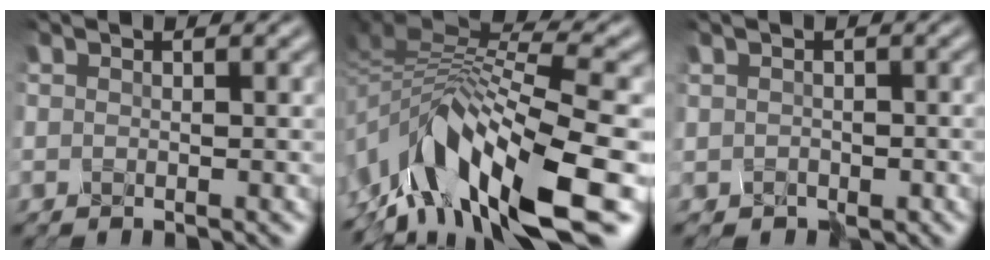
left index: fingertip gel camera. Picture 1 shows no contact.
{"total": 9.8, "force": [-5.7, 3.3, 7.2], "torque": [-0.148, 0.025, -0.099]}
{"total": 1.7, "force": [-0.1, 1.7, -0.1], "torque": [0.007, -0.003, -0.007]}